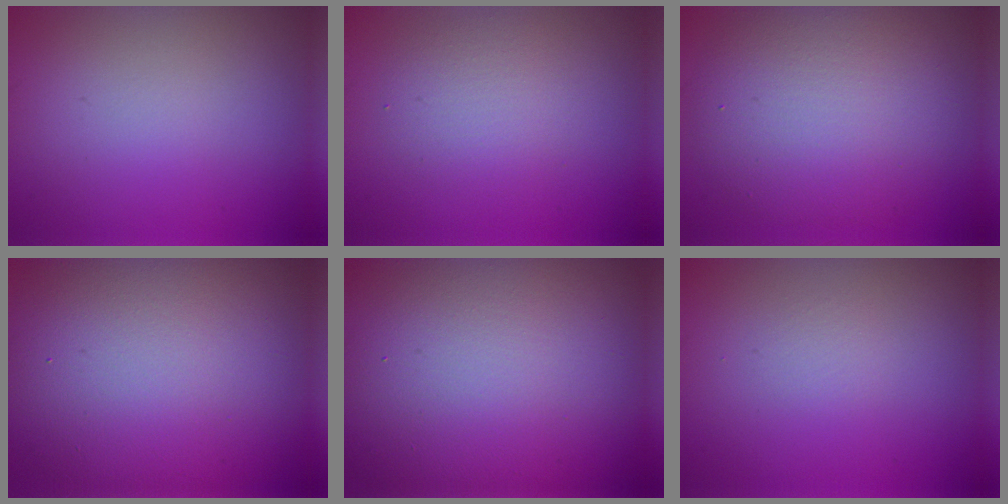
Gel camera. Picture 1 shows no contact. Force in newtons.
{"total": 2.6, "press": 2.6, "slide": 0.1}
{"total": 8.3, "press": 8.2, "slide": 0.5}
{"total": 15.8, "press": 15.8, "slide": 1.1}
{"total": 21.4, "press": 21.3, "slide": 0.6}
{"total": 0.0}